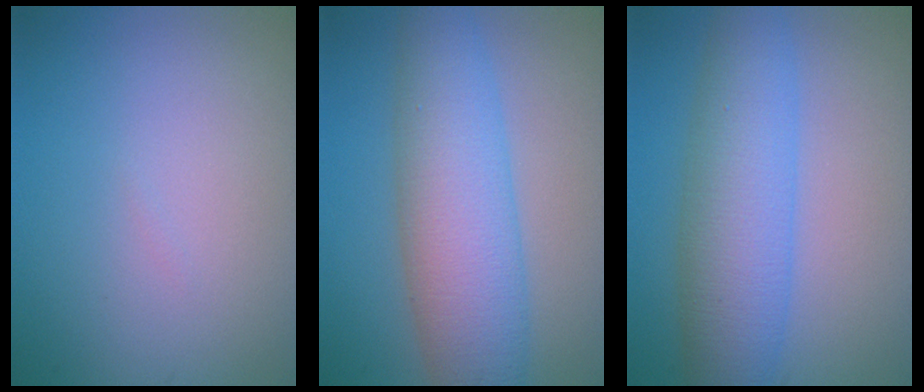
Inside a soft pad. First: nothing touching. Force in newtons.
{"total": 7.9, "press": 7.9, "slide": 0.1}
{"total": 7.3, "press": 7.3, "slide": 0.1}